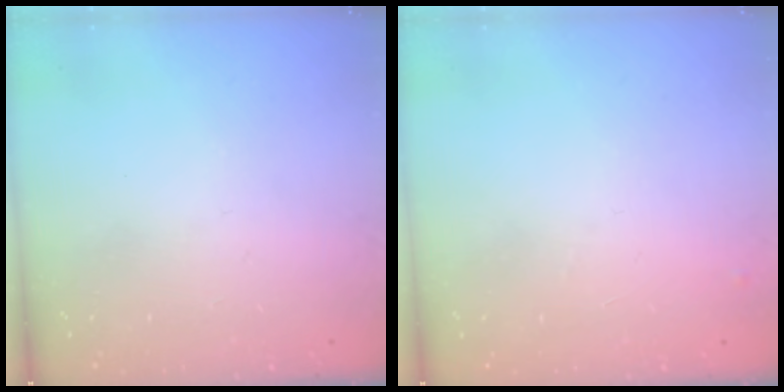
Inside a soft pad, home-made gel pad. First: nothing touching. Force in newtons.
{"total": 4.5, "press": 4.4, "slide": 0.6}